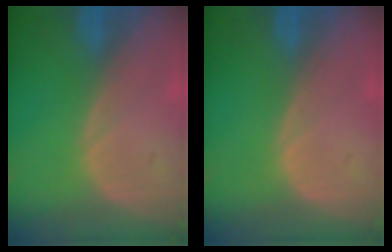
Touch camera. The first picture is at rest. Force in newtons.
{"total": 0.0}